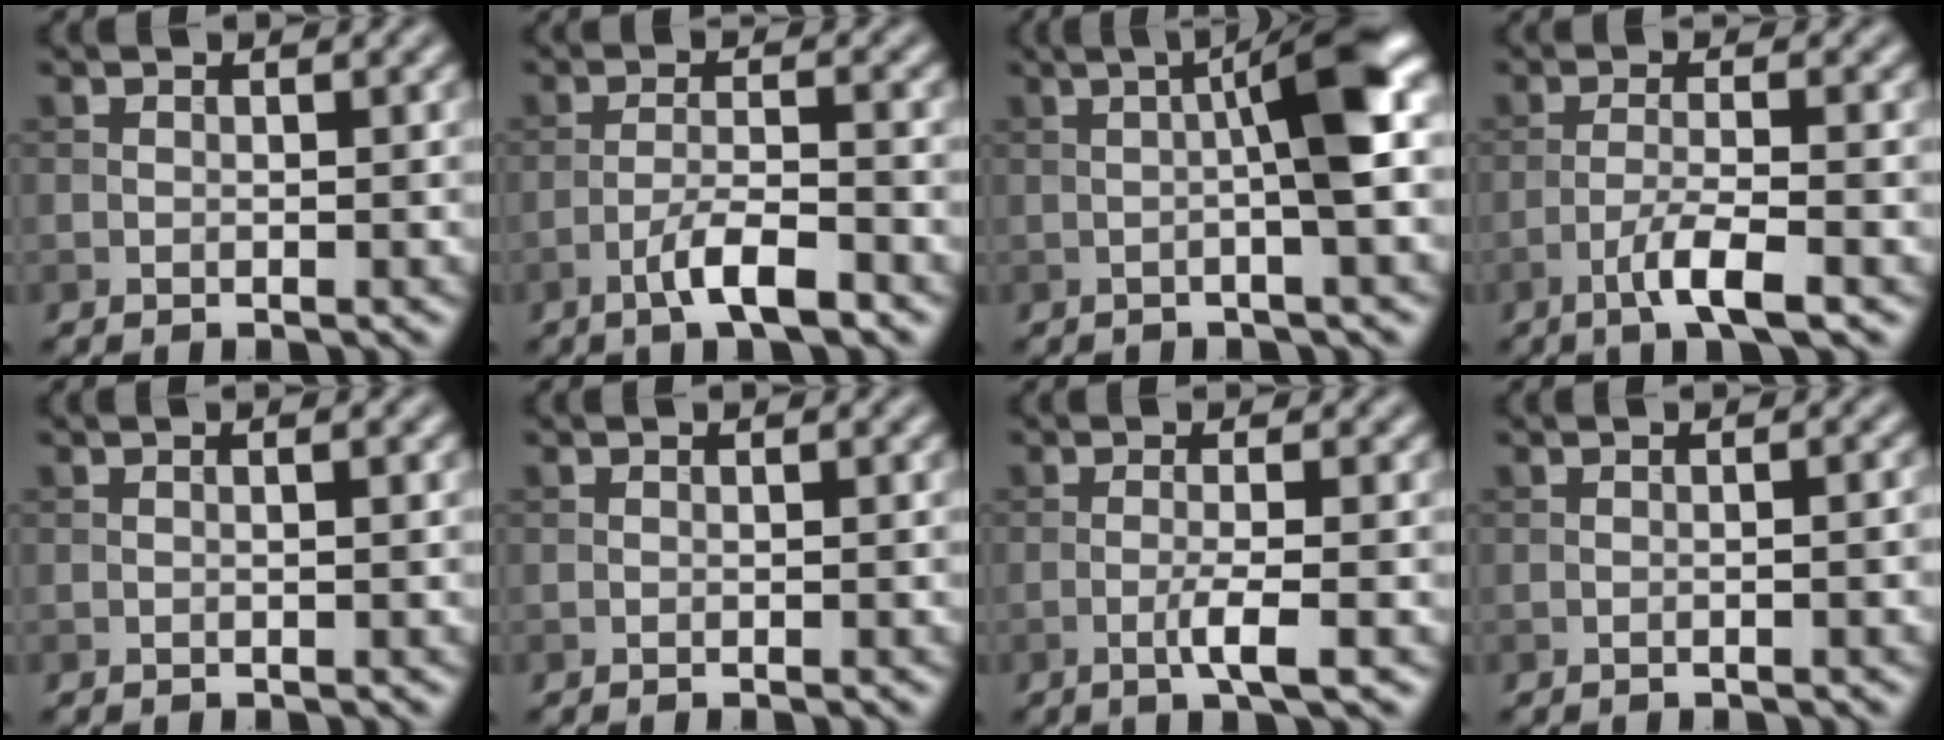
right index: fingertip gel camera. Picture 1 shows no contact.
{"total": 4.1, "force": [-2.5, 0.7, 3.2], "torque": [-0.061, 0.007, -0.051]}
{"total": 6.6, "force": [0.5, 0.9, 6.6], "torque": [-0.096, 0.017, 0.003]}
{"total": 3.8, "force": [-2.0, 0.4, 3.2], "torque": [-0.060, 0.007, -0.046]}
{"total": 0.6, "force": [0.0, 0.1, 0.6], "torque": [-0.010, 0.001, 0.000]}
{"total": 0.0}
{"total": 2.8, "force": [-0.8, 0.3, 2.7], "torque": [-0.046, 0.003, -0.022]}
{"total": 1.5, "force": [-0.3, 0.4, 1.4], "torque": [-0.012, 0.001, -0.005]}